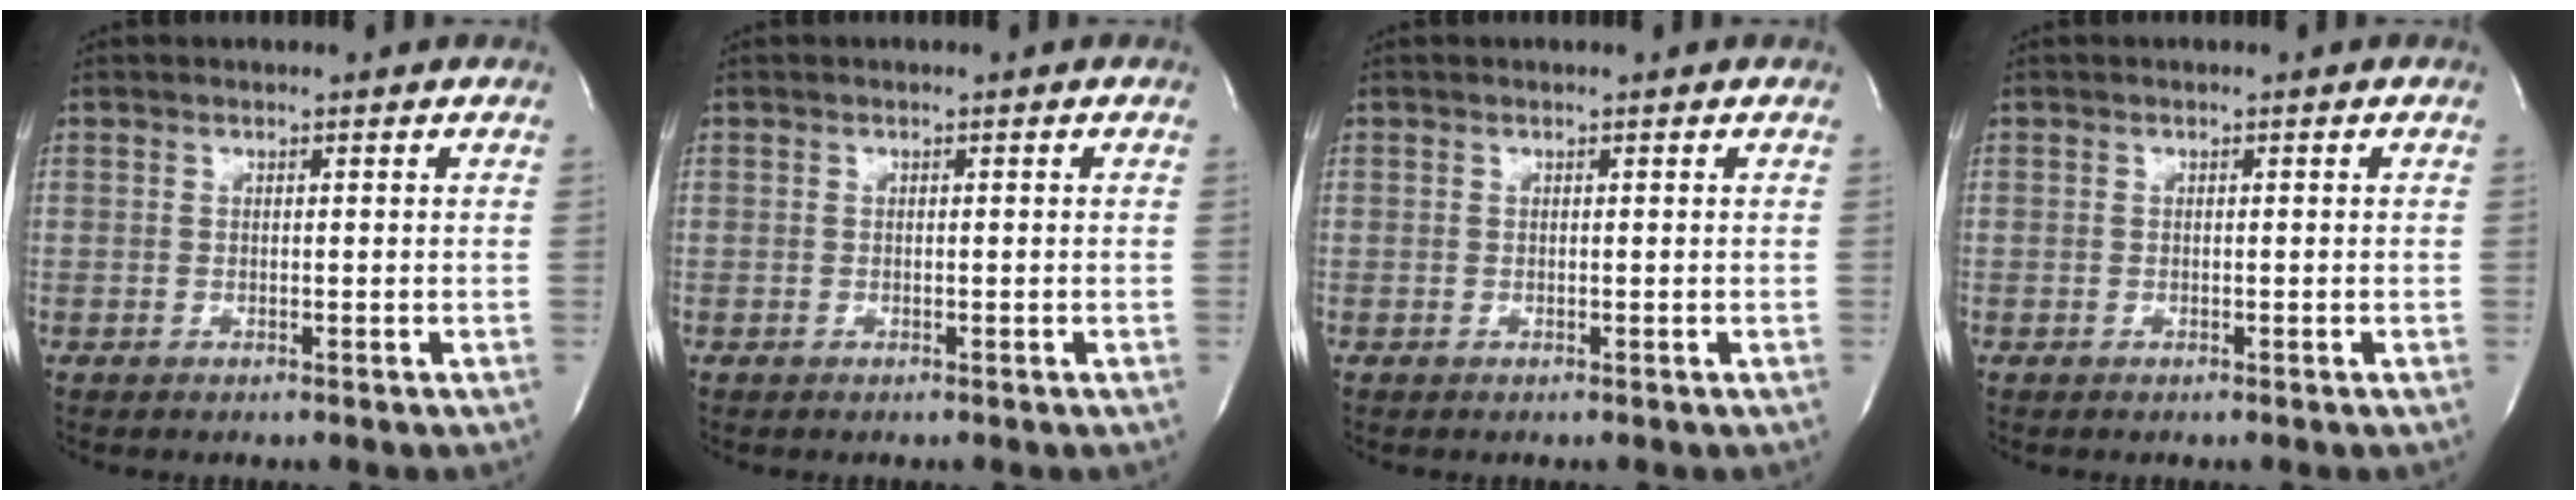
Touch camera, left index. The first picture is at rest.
{"total": 0.0}
{"total": 0.6, "force": [0.6, 0.0, 0.0], "torque": [-0.004, 0.001, 0.004]}
{"total": 0.0}